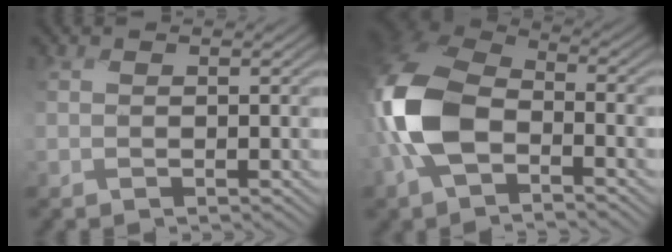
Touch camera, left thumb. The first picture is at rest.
{"total": 12.8, "force": [-4.0, 7.9, 9.2], "torque": [-0.262, 0.000, -0.099]}